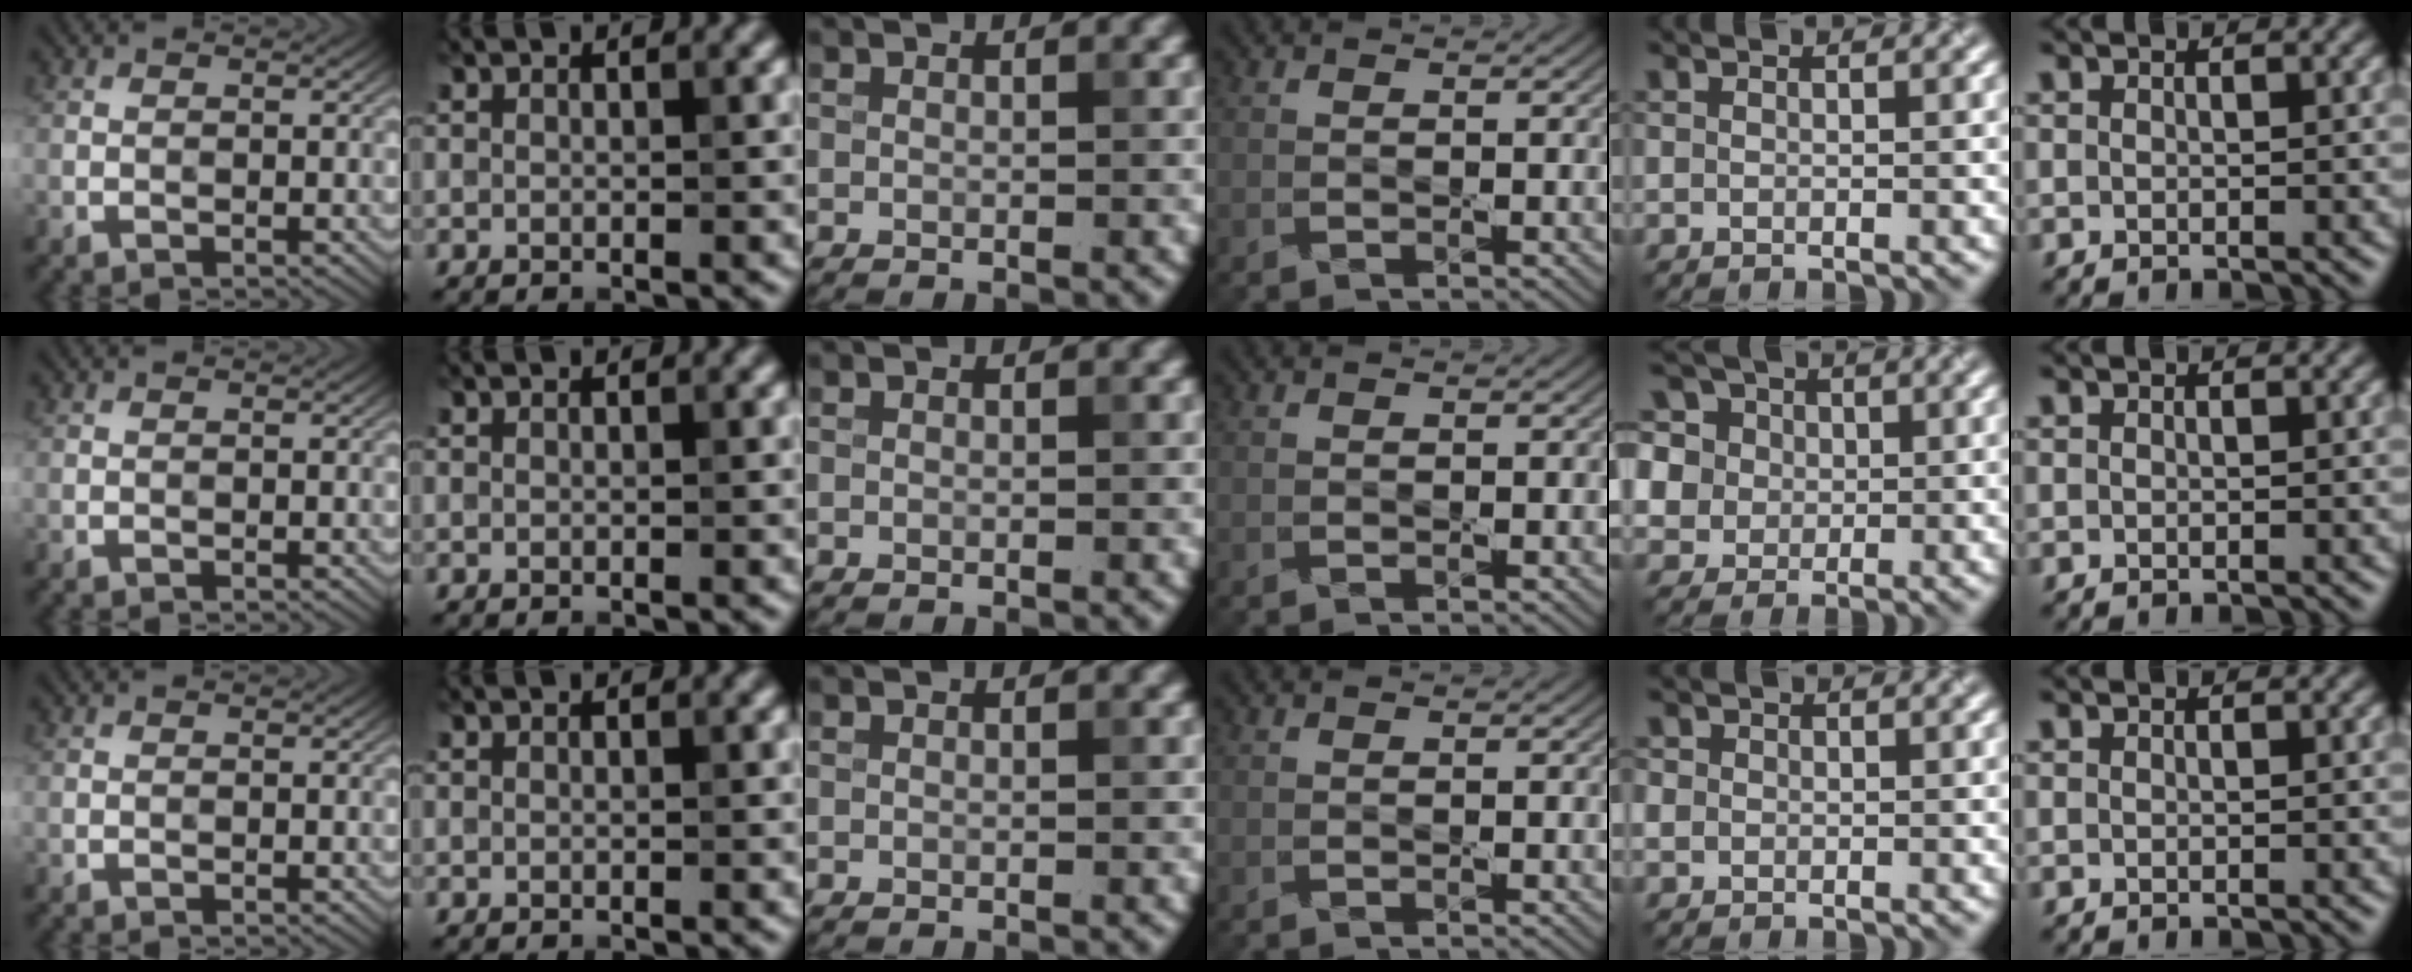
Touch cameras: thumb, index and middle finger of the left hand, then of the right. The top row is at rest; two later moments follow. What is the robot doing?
{"motion": "press", "object": "calculator"}